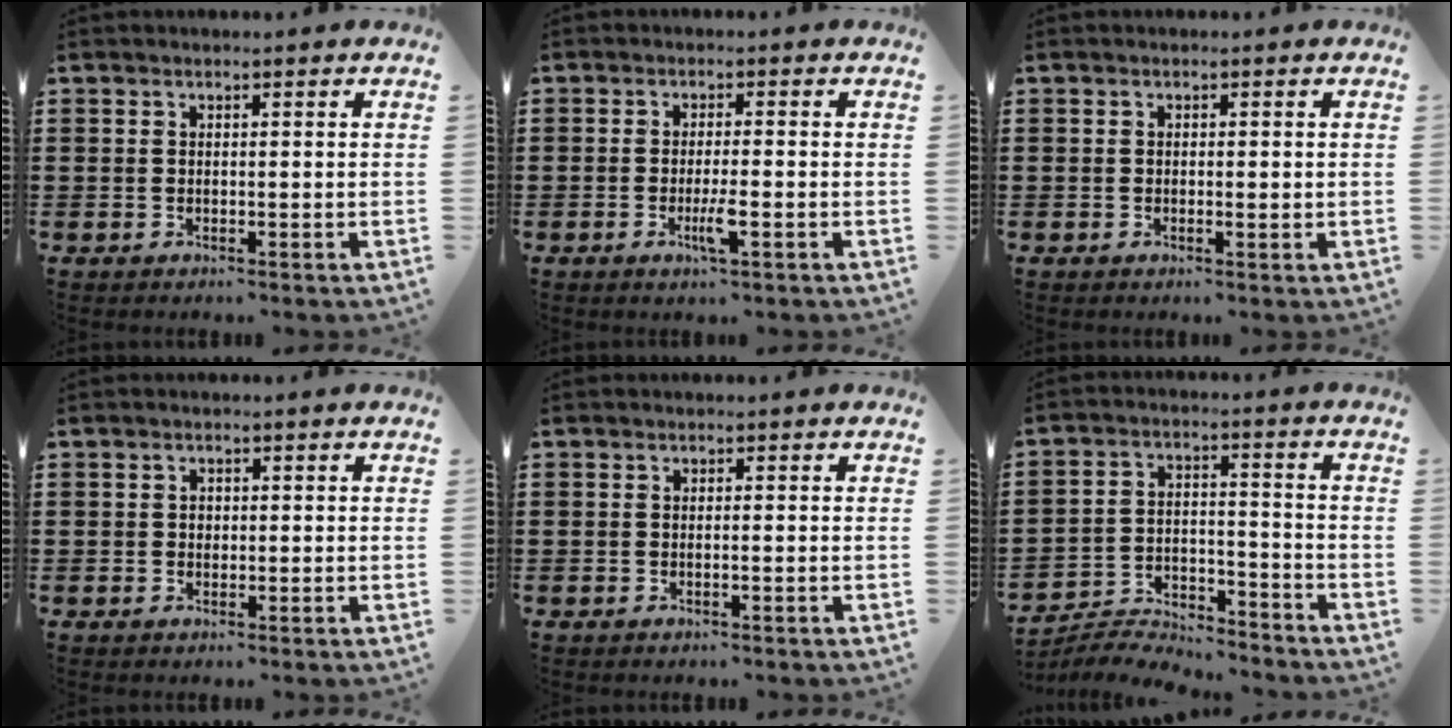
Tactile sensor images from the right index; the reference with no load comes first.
{"total": 3.7, "force": [-1.4, 0.3, 3.4], "torque": [-0.064, -0.007, -0.026]}
{"total": 0.9, "force": [-0.1, 0.2, 0.9], "torque": [-0.017, -0.002, -0.001]}
{"total": 0.8, "force": [0.1, 0.7, 0.4], "torque": [-0.010, 0.002, 0.002]}
{"total": 0.5, "force": [-0.2, 0.0, 0.5], "torque": [-0.008, -0.002, -0.004]}
{"total": 5.5, "force": [-5.4, 0.4, 0.5], "torque": [-0.016, 0.011, -0.112]}